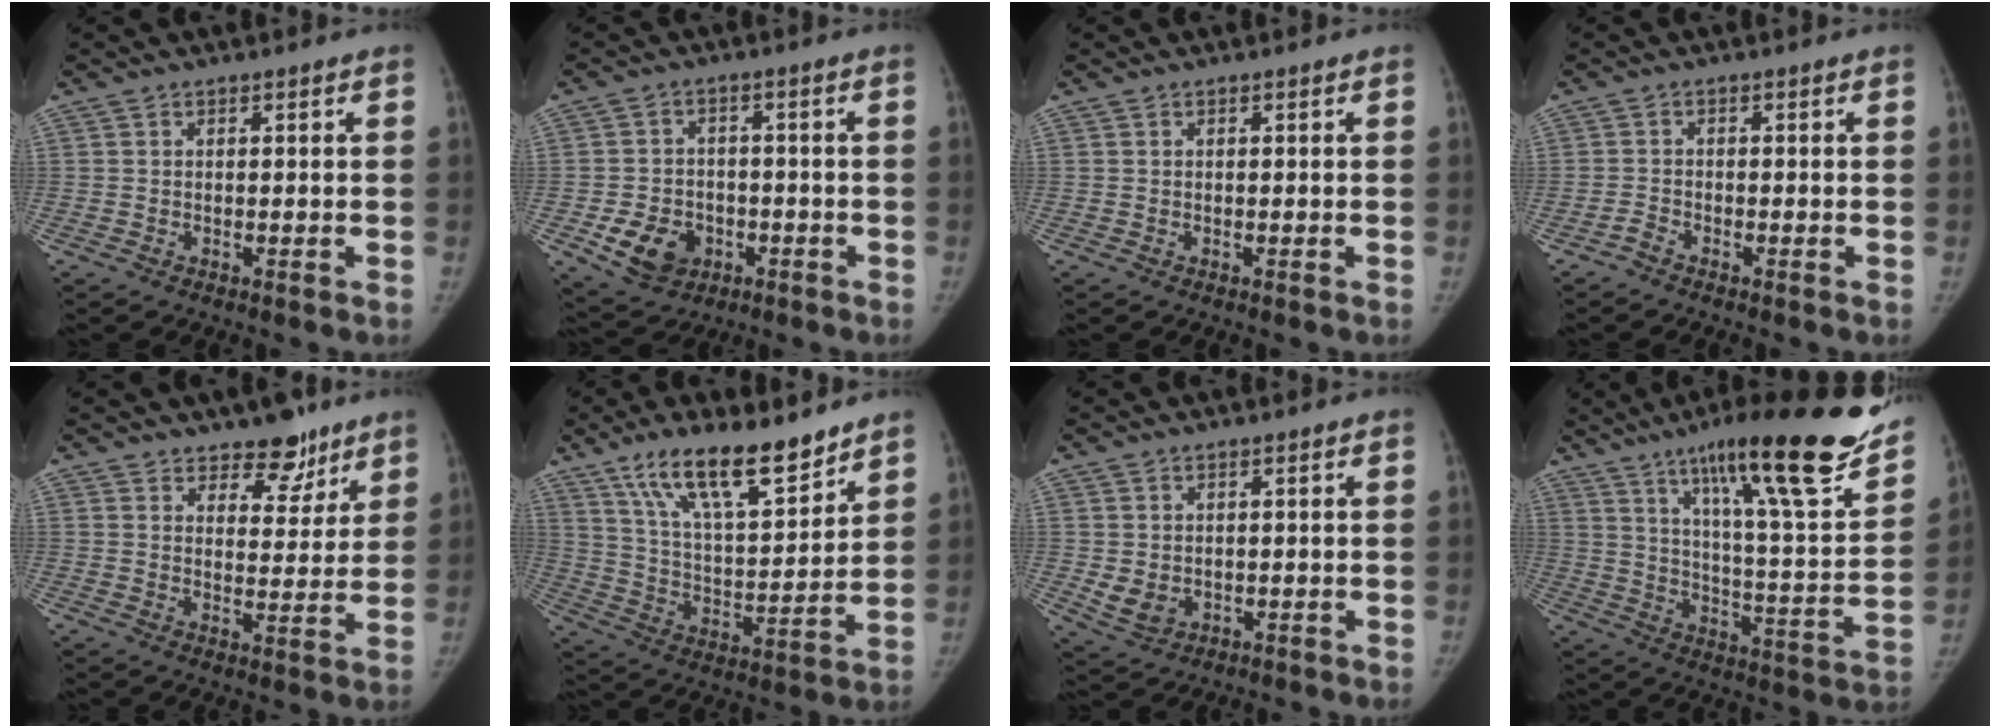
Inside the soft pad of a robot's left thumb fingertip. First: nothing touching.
{"total": 8.7, "force": [-3.2, 6.8, 4.3], "torque": [-0.055, 0.014, -0.044]}
{"total": 0.0}
{"total": 1.3, "force": [-1.2, 0.3, 0.4], "torque": [-0.013, 0.002, -0.027]}
{"total": 8.2, "force": [6.1, 4.2, 3.5], "torque": [-0.008, -0.039, 0.090]}
{"total": 17.3, "force": [12.4, 5.3, 11.0], "torque": [-0.156, -0.073, 0.224]}
{"total": 4.0, "force": [0.0, 3.2, 2.3], "torque": [-0.035, -0.008, 0.014]}
{"total": 29.6, "force": [19.6, 4.6, 21.6], "torque": [-0.302, -0.073, 0.293]}